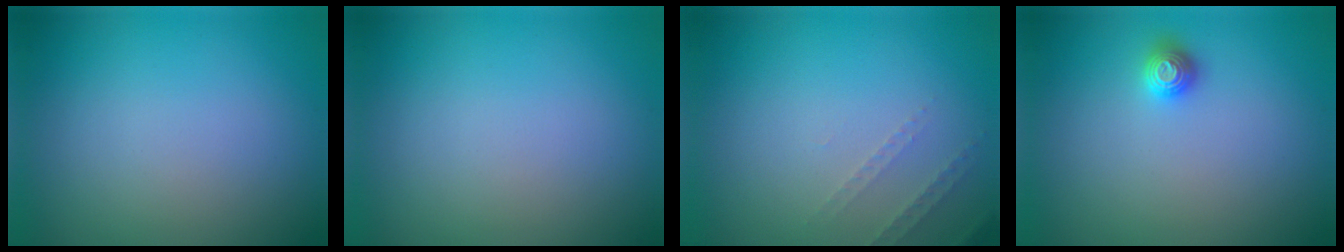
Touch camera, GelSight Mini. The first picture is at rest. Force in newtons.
{"total": 0.0}
{"total": 1.3, "press": 1.2, "slide": 0.4}
{"total": 1.2, "press": 1.1, "slide": 0.2}